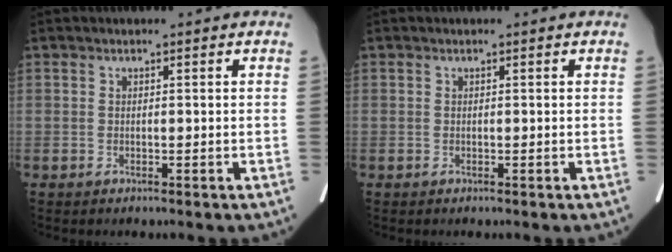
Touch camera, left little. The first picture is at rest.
{"total": 0.0}